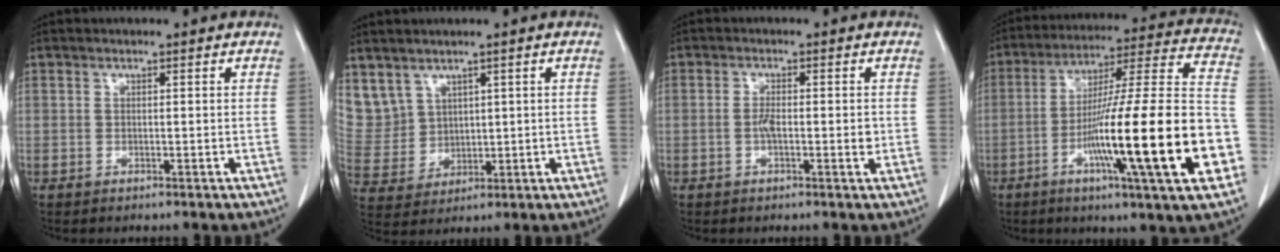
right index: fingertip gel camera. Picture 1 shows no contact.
{"total": 10.1, "force": [5.4, 8.2, 2.2], "torque": [-0.078, 0.031, 0.141]}
{"total": 3.2, "force": [-0.4, 0.9, 3.0], "torque": [-0.061, 0.000, -0.009]}
{"total": 25.5, "force": [-7.8, 0.9, 24.3], "torque": [-0.339, -0.008, -0.130]}